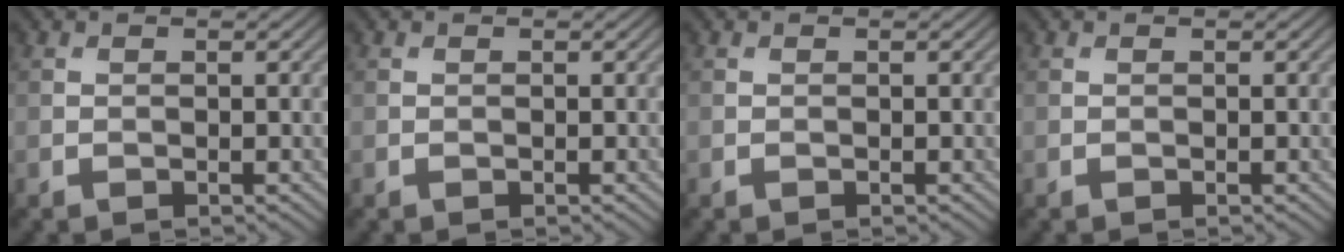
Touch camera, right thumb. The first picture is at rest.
{"total": 0.0}
{"total": 0.0}
{"total": 0.0}